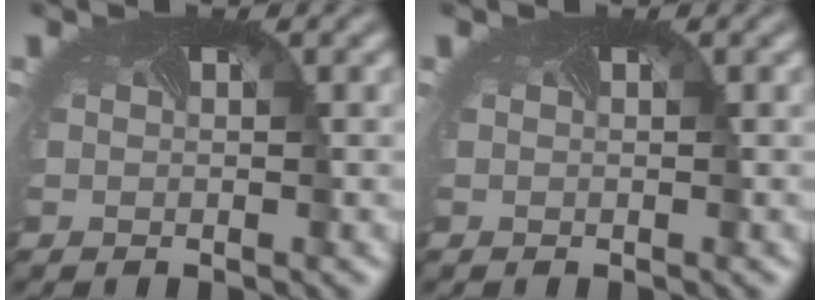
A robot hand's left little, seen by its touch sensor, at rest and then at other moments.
{"total": 0.0}